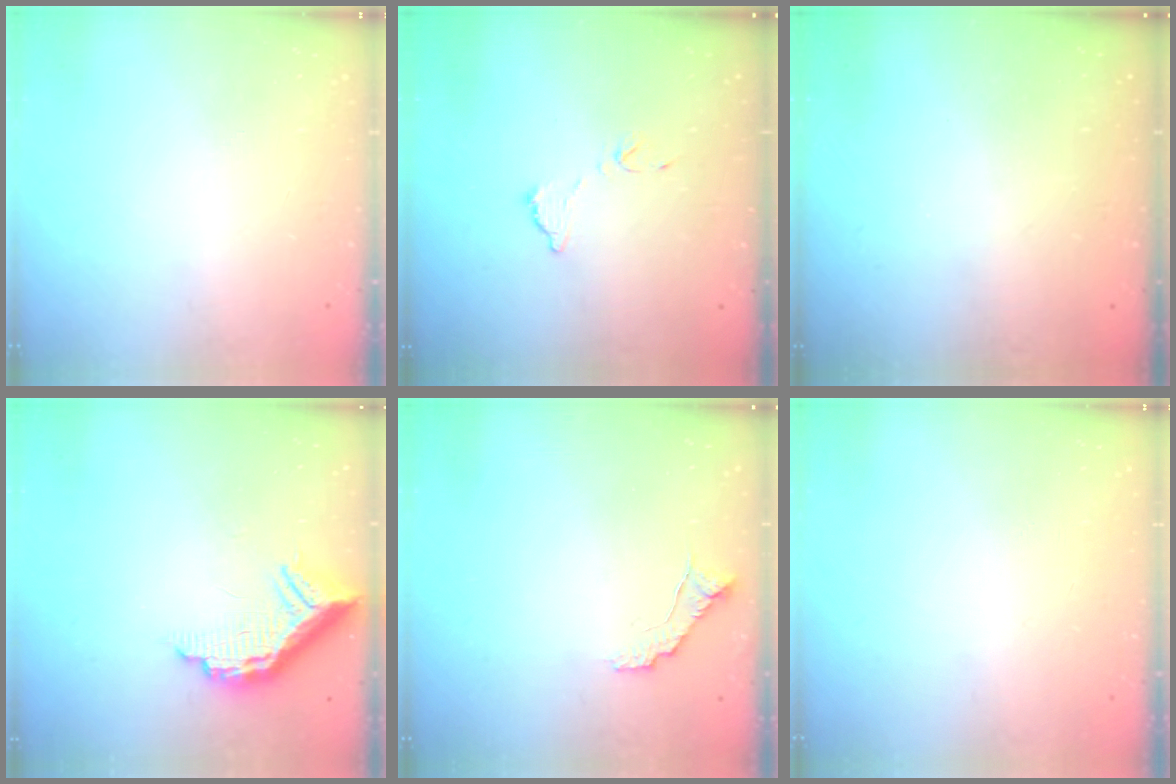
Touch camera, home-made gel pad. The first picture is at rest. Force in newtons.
{"total": 7.3, "press": 7.3, "slide": 0.5}
{"total": 3.3, "press": 3.3, "slide": 0.1}
{"total": 13.5, "press": 13.5, "slide": 1.2}
{"total": 6.3, "press": 6.3, "slide": 0.4}
{"total": 0.0}